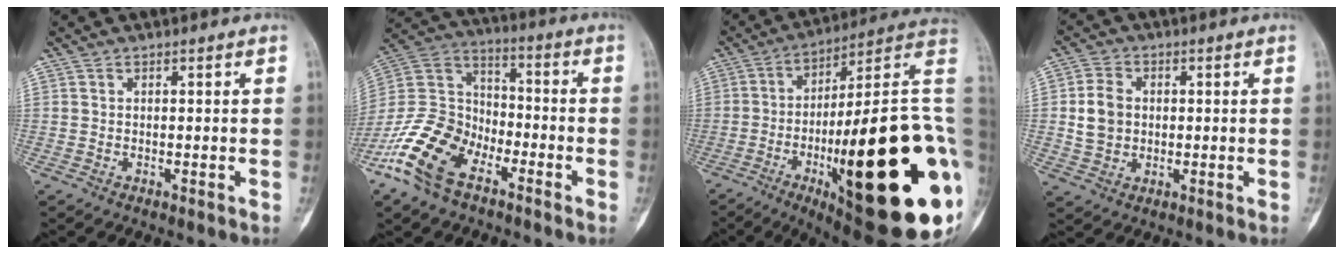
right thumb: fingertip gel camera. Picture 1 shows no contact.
{"total": 16.8, "force": [-9.7, 9.6, 9.8], "torque": [-0.192, 0.060, -0.194]}
{"total": 37.8, "force": [-7.7, 9.3, 35.8], "torque": [-0.459, 0.014, -0.114]}
{"total": 6.6, "force": [0.4, 5.4, 3.8], "torque": [-0.062, 0.004, 0.009]}